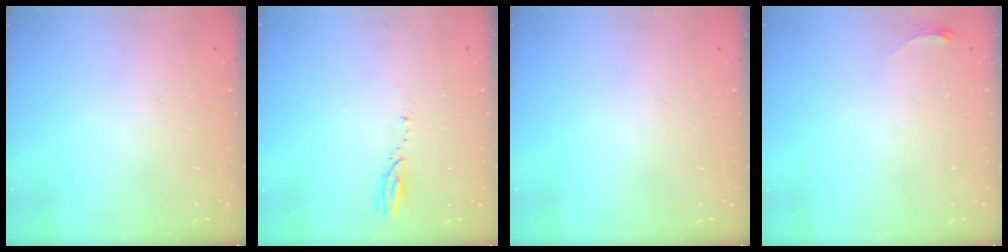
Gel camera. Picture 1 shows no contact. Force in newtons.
{"total": 3.1, "press": 3.1, "slide": 0.3}
{"total": 0.0}
{"total": 2.8, "press": 2.8, "slide": 0.4}